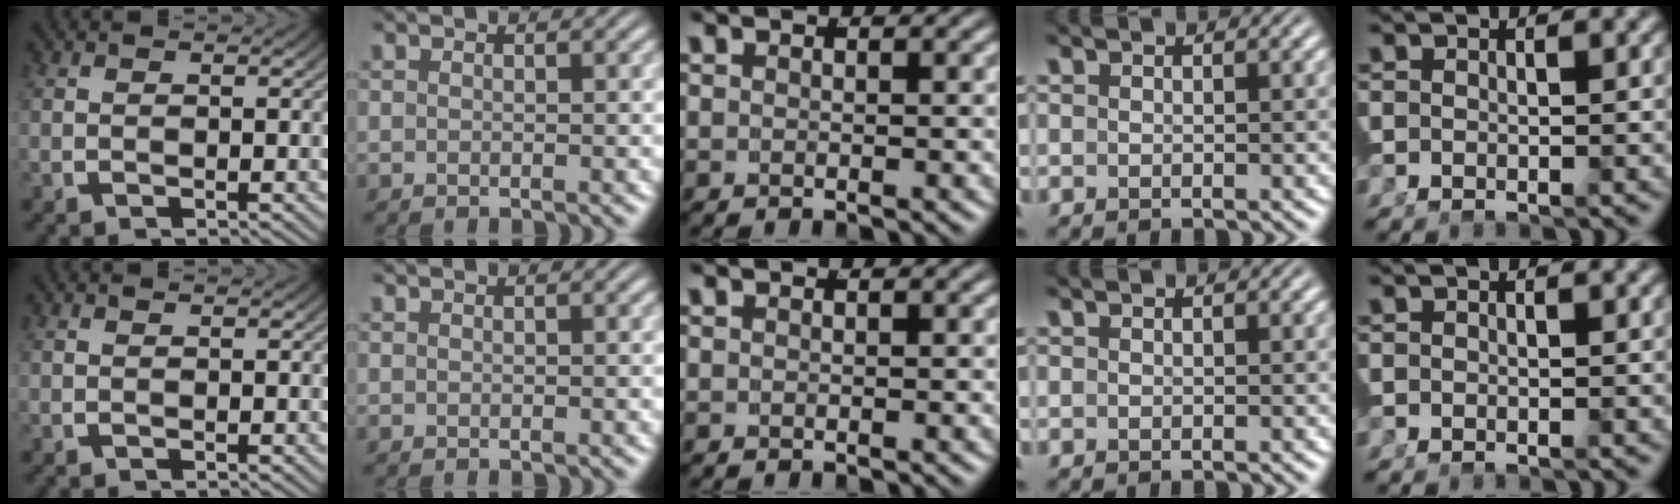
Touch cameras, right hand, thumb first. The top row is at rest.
{}